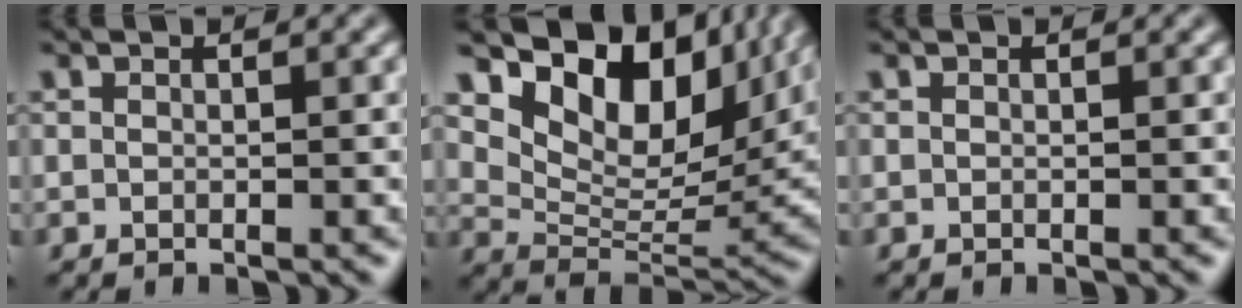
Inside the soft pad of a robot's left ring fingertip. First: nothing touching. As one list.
[{"total": 12.9, "force": [7.6, 6.8, 7.9], "torque": [-0.143, 0.004, 0.141]}, {"total": 0.0}]